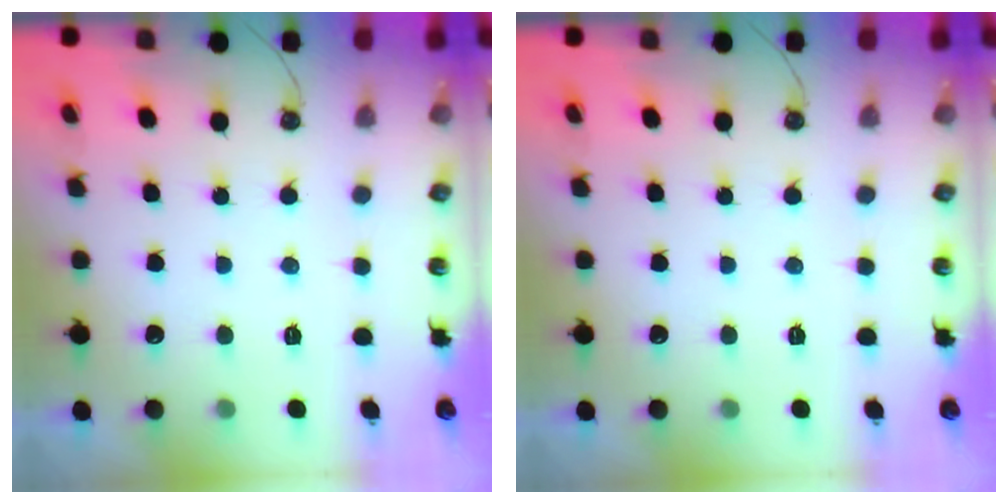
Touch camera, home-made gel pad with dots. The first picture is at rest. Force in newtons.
{"total": 0.0}